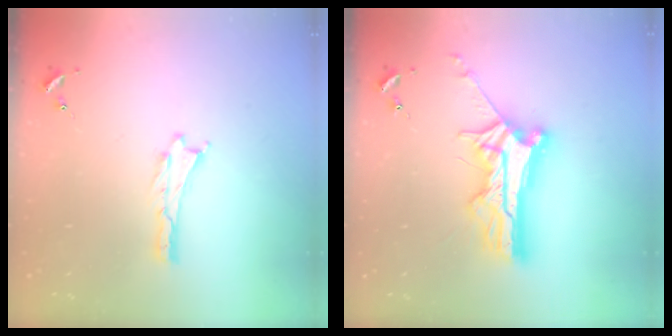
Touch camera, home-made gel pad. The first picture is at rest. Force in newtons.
{"total": 11.9, "press": 11.8, "slide": 1.0}